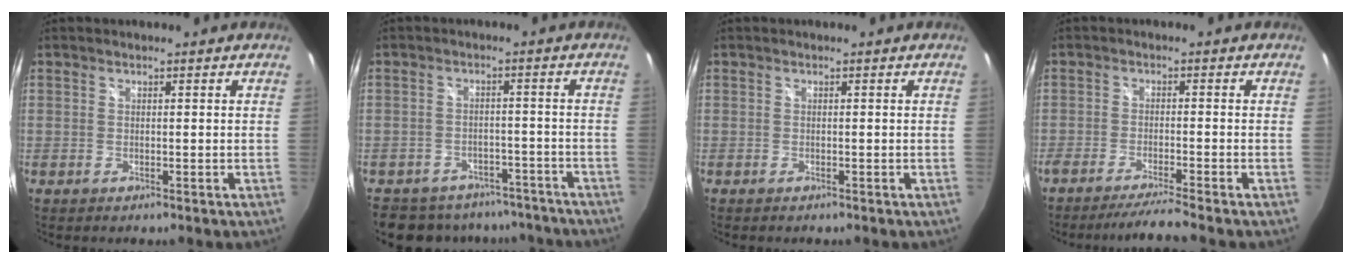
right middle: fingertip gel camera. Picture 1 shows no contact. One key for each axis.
{"total": 15.7, "fx": -13.1, "fy": 7.5, "fz": 4.3, "tx": -0.104, "ty": 0.021, "tz": -0.165}
{"total": 0.6, "fx": -0.5, "fy": 0.1, "fz": 0.3, "tx": -0.005, "ty": 0.000, "tz": -0.008}
{"total": 6.0, "fx": -5.3, "fy": -1.5, "fz": 2.3, "tx": -0.056, "ty": -0.009, "tz": -0.088}